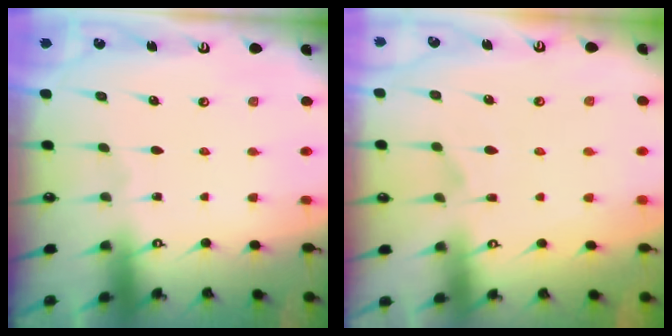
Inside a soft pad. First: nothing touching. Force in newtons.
{"total": 2.1, "press": 1.8, "slide": 1.2}